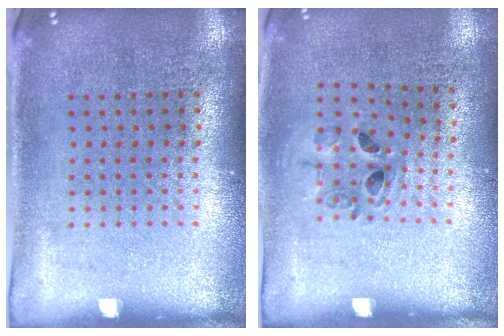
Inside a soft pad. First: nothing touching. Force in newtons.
{"total": 0.9, "press": 0.8, "slide": 0.3}